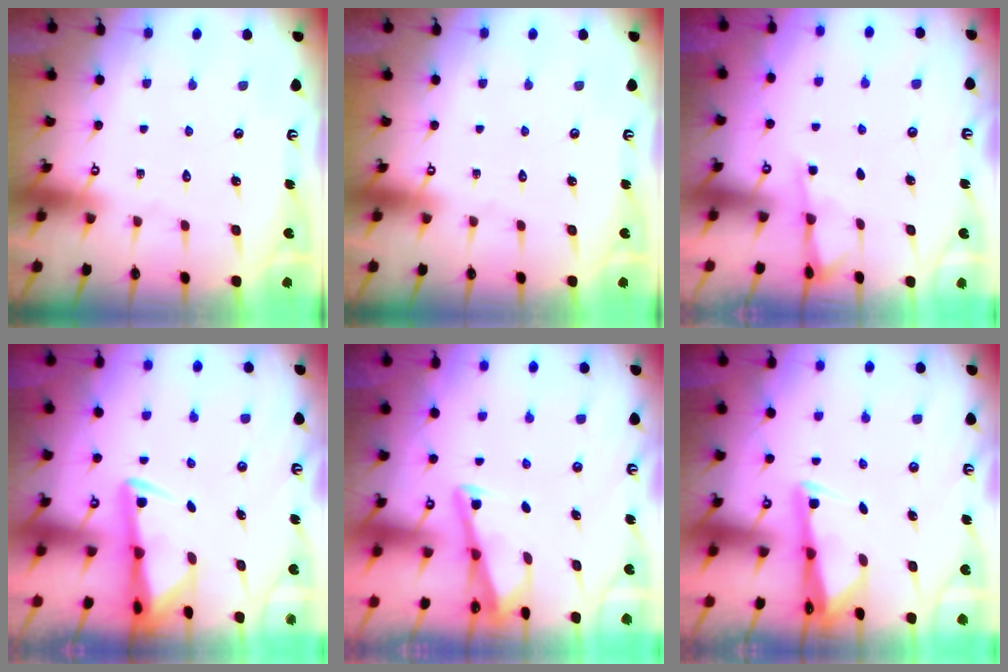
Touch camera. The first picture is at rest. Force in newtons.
{"total": 0.0}
{"total": 1.9, "press": 1.9, "slide": 0.4}
{"total": 2.7, "press": 2.6, "slide": 0.5}
{"total": 3.0, "press": 3.0, "slide": 0.3}
{"total": 2.5, "press": 2.5, "slide": 0.5}